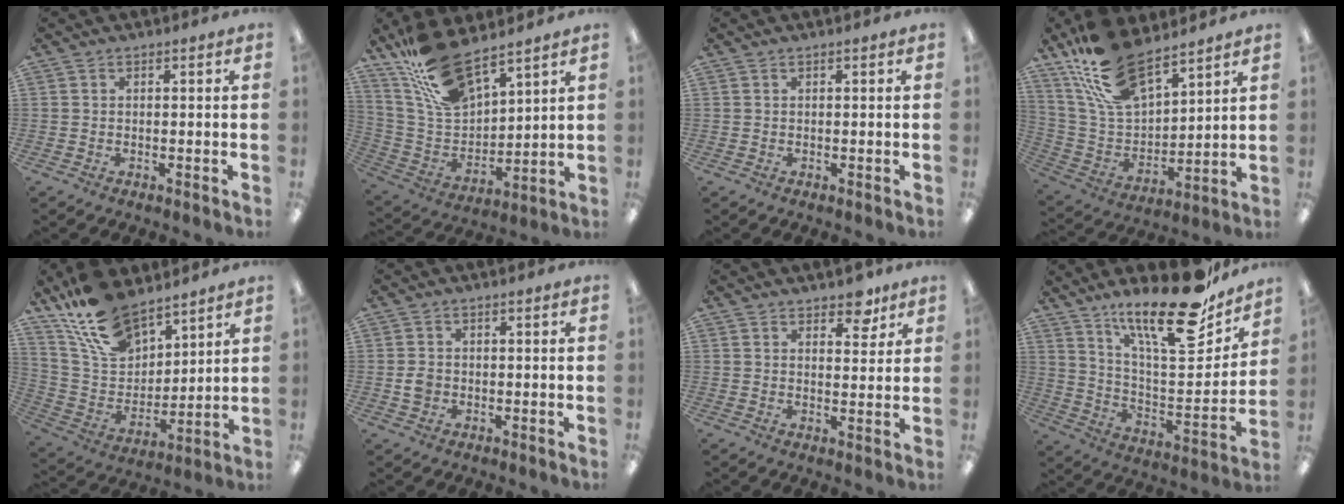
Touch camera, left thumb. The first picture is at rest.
{"total": 17.0, "force": [13.2, 6.5, 8.6], "torque": [-0.194, -0.064, 0.243]}
{"total": 0.0}
{"total": 19.2, "force": [14.4, 8.1, 9.7], "torque": [-0.206, -0.074, 0.267]}
{"total": 17.3, "force": [13.1, 8.7, 7.3], "torque": [-0.152, -0.073, 0.245]}
{"total": 2.7, "force": [-0.2, 2.2, 1.4], "torque": [-0.027, 0.005, -0.005]}
{"total": 6.0, "force": [4.8, 2.7, 2.4], "torque": [-0.010, -0.032, 0.080]}
{"total": 23.9, "force": [17.7, 6.5, 14.7], "torque": [-0.226, -0.122, 0.288]}